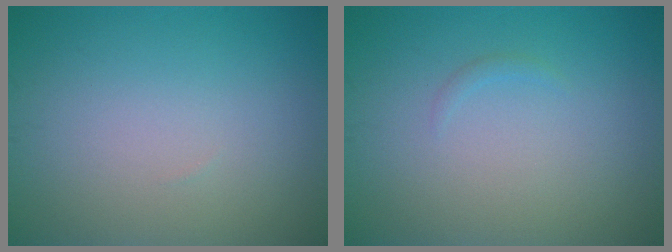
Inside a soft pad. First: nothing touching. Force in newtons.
{"total": 0.5, "press": 0.5, "slide": 0.1}